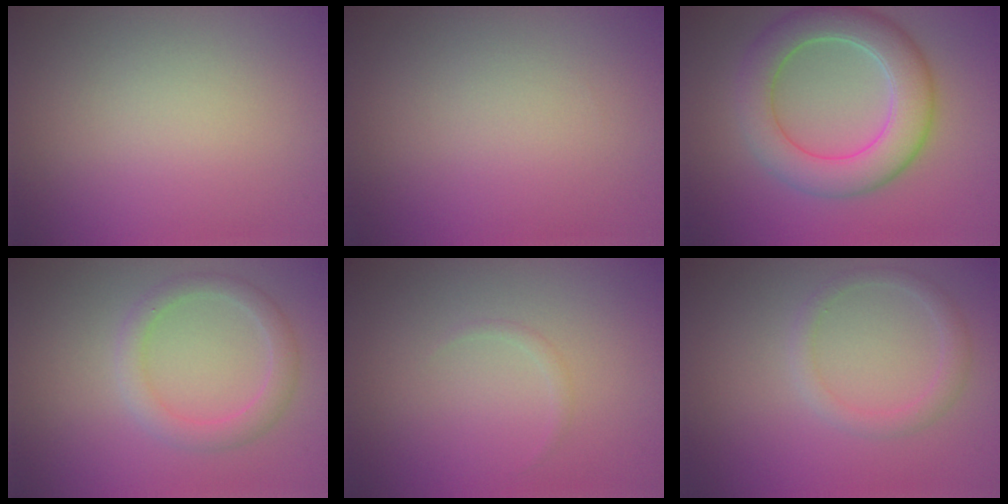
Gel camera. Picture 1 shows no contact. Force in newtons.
{"total": 0.0}
{"total": 6.8, "press": 6.8, "slide": 0.5}
{"total": 2.6, "press": 2.6, "slide": 0.2}
{"total": 0.5, "press": 0.5, "slide": 0.0}
{"total": 1.8, "press": 1.8, "slide": 0.2}